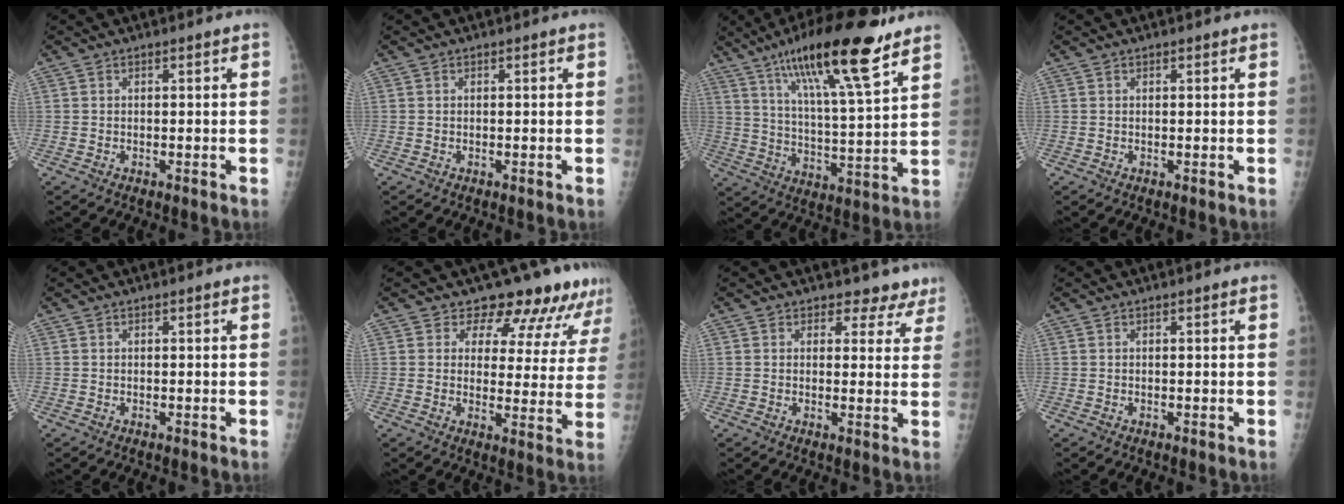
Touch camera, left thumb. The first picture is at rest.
{"total": 0.0}
{"total": 20.4, "force": [12.9, 3.7, 15.3], "torque": [-0.243, -0.048, 0.216]}
{"total": 0.0}
{"total": 0.0}
{"total": 13.3, "force": [11.9, 5.5, 2.6], "torque": [0.020, -0.073, 0.126]}
{"total": 6.2, "force": [5.2, 3.4, 0.1], "torque": [0.040, -0.028, 0.042]}
{"total": 0.0}